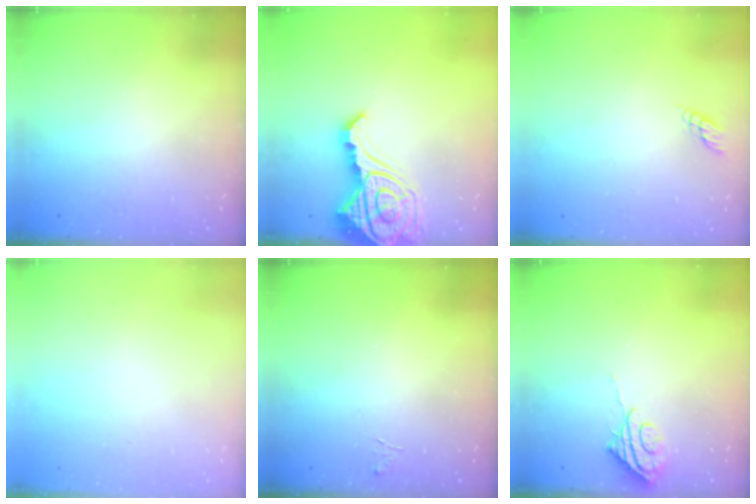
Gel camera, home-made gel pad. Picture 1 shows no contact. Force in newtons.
{"total": 19.7, "press": 19.6, "slide": 2.0}
{"total": 3.1, "press": 3.1, "slide": 0.3}
{"total": 0.0}
{"total": 3.8, "press": 3.8, "slide": 0.4}
{"total": 7.3, "press": 7.3, "slide": 0.3}